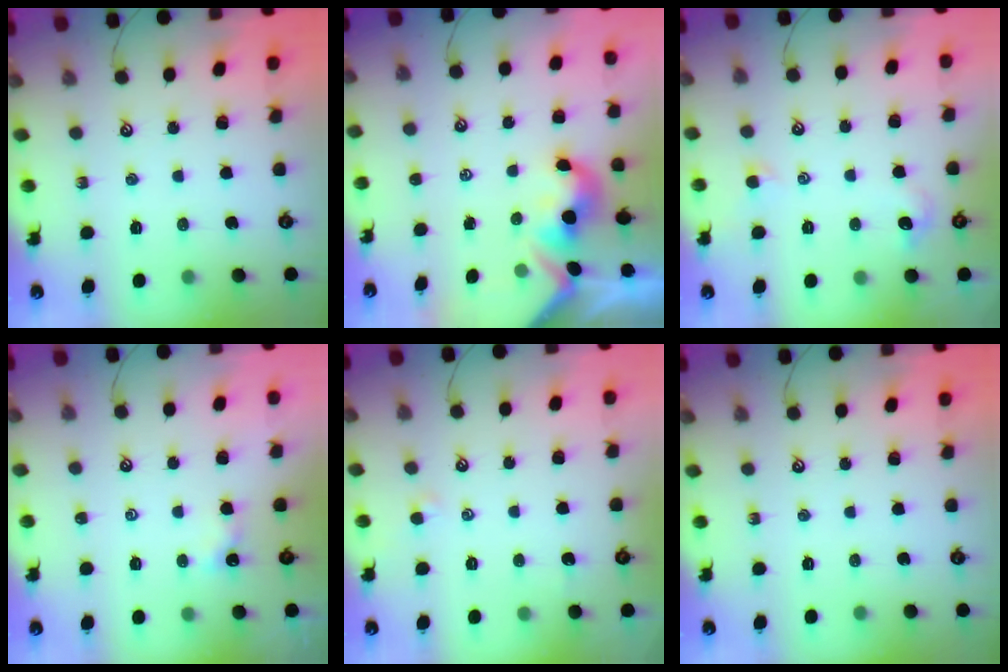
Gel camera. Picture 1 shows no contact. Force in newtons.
{"total": 2.2, "press": 2.1, "slide": 0.5}
{"total": 1.5, "press": 1.3, "slide": 0.6}
{"total": 0.5, "press": 0.4, "slide": 0.3}
{"total": 1.6, "press": 1.5, "slide": 0.3}
{"total": 0.0}